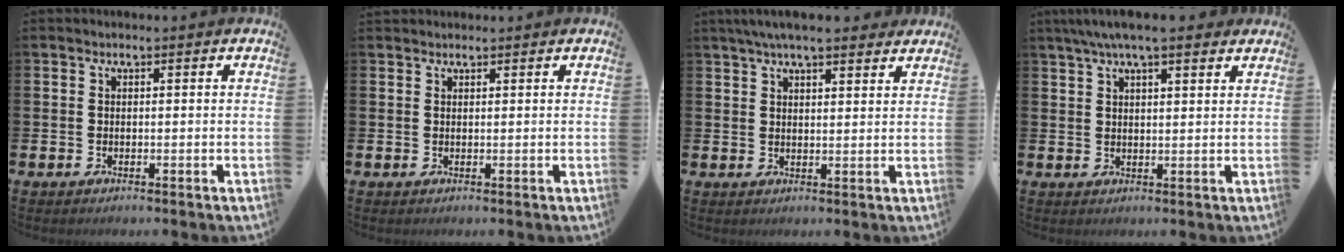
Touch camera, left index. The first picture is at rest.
{"total": 1.0, "force": [1.0, 0.3, -0.1], "torque": [0.013, -0.002, 0.016]}
{"total": 5.3, "force": [4.7, 0.9, 2.3], "torque": [-0.052, -0.008, 0.085]}
{"total": 5.9, "force": [4.9, 1.0, 3.1], "torque": [-0.060, -0.009, 0.086]}